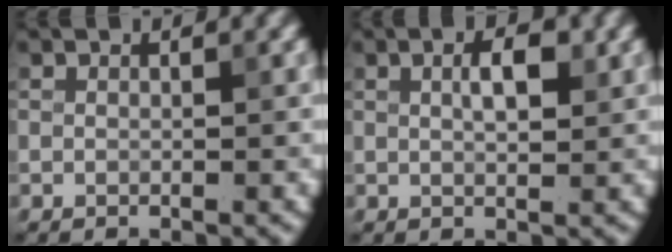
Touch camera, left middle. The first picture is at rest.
{"total": 2.6, "force": [0.8, 1.1, 2.3], "torque": [-0.040, 0.004, 0.013]}